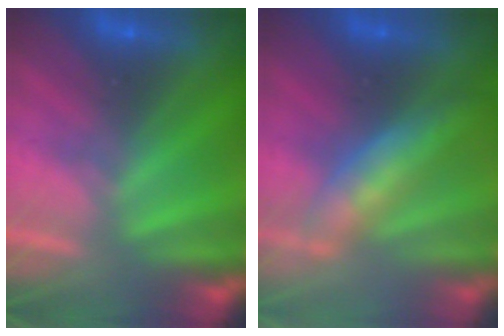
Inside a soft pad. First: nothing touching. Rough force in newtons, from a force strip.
{"total": 4.4}